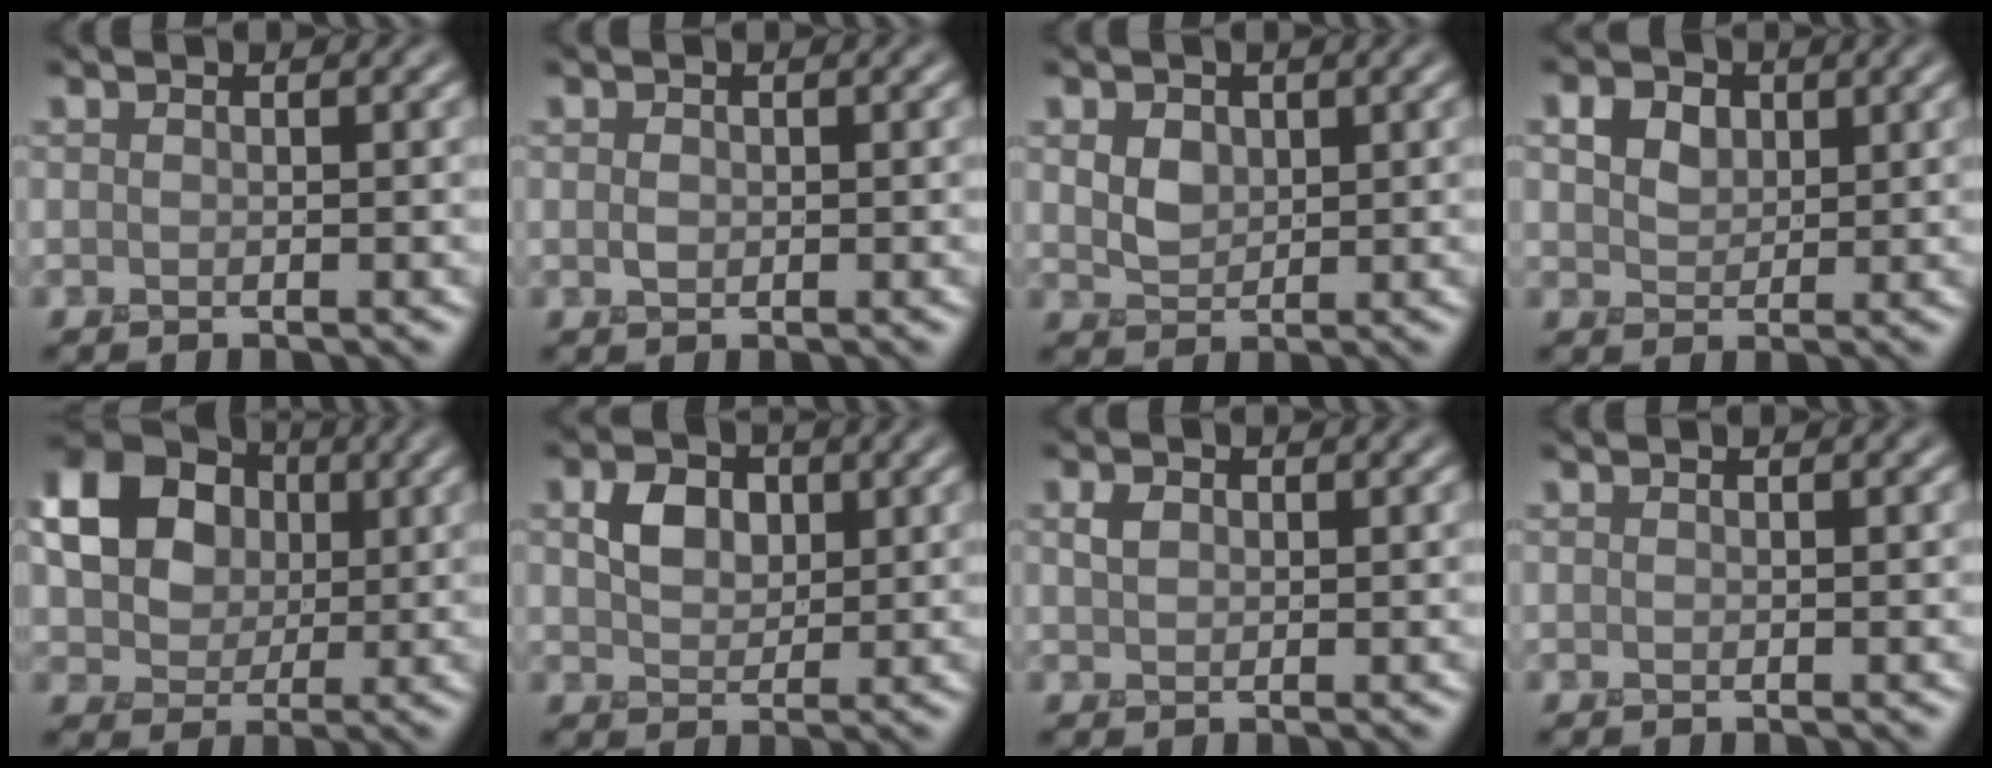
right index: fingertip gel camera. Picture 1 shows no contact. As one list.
[{"total": 0.9, "force": [-0.1, 0.7, 0.6], "torque": [-0.013, -0.001, -0.002]}, {"total": 2.7, "force": [0.8, 2.0, 1.6], "torque": [-0.036, 0.002, 0.007]}, {"total": 5.4, "force": [2.4, 3.8, 2.9], "torque": [-0.073, 0.011, 0.029]}, {"total": 12.0, "force": [2.5, 10.2, 5.9], "torque": [-0.148, 0.027, 0.042]}, {"total": 3.0, "force": [0.6, 2.3, 1.7], "torque": [-0.039, 0.001, 0.006]}, {"total": 1.2, "force": [0.1, 0.9, 0.7], "torque": [-0.015, 0.002, -0.001]}, {"total": 0.0}]